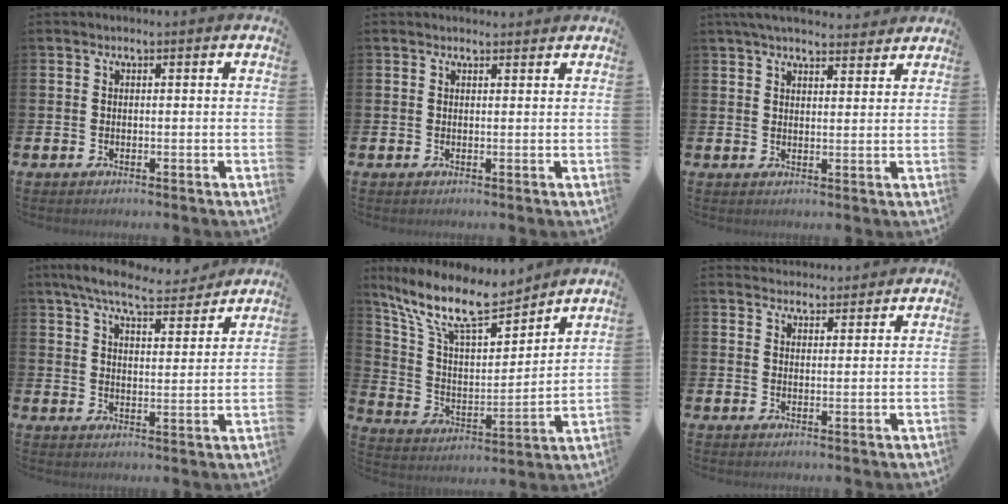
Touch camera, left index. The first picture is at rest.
{"total": 1.0, "force": [1.0, 0.2, 0.1], "torque": [0.011, -0.004, 0.015]}
{"total": 4.8, "force": [4.5, 0.9, 1.3], "torque": [-0.029, -0.014, 0.083]}
{"total": 7.8, "force": [7.1, 1.2, 2.8], "torque": [-0.071, -0.036, 0.125]}
{"total": 12.7, "force": [10.8, 3.4, 5.8], "torque": [-0.149, -0.062, 0.190]}
{"total": 3.1, "force": [3.0, 0.7, -0.3], "torque": [0.001, -0.015, 0.055]}